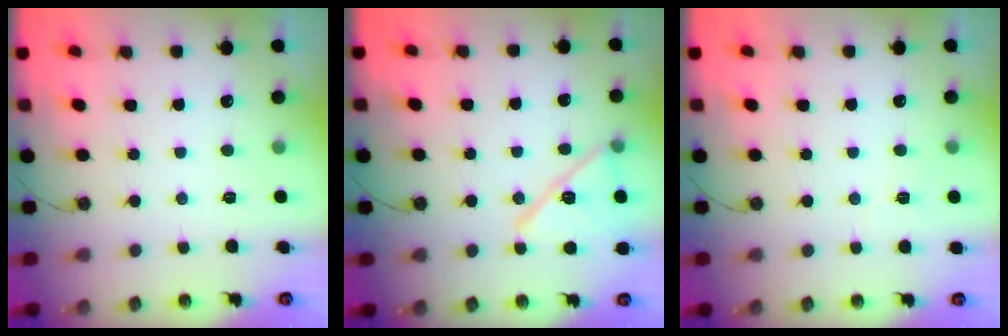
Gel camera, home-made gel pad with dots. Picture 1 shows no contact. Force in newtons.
{"total": 16.1, "press": 13.2, "slide": 9.3}
{"total": 2.7, "press": 2.5, "slide": 1.0}